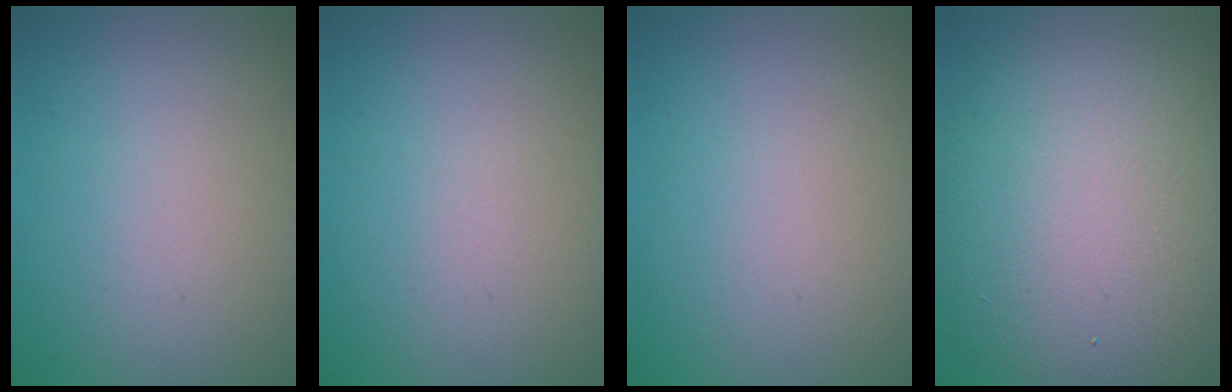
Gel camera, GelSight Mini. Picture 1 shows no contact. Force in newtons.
{"total": 0.0}
{"total": 0.0}
{"total": 13.6, "press": 13.6, "slide": 0.8}